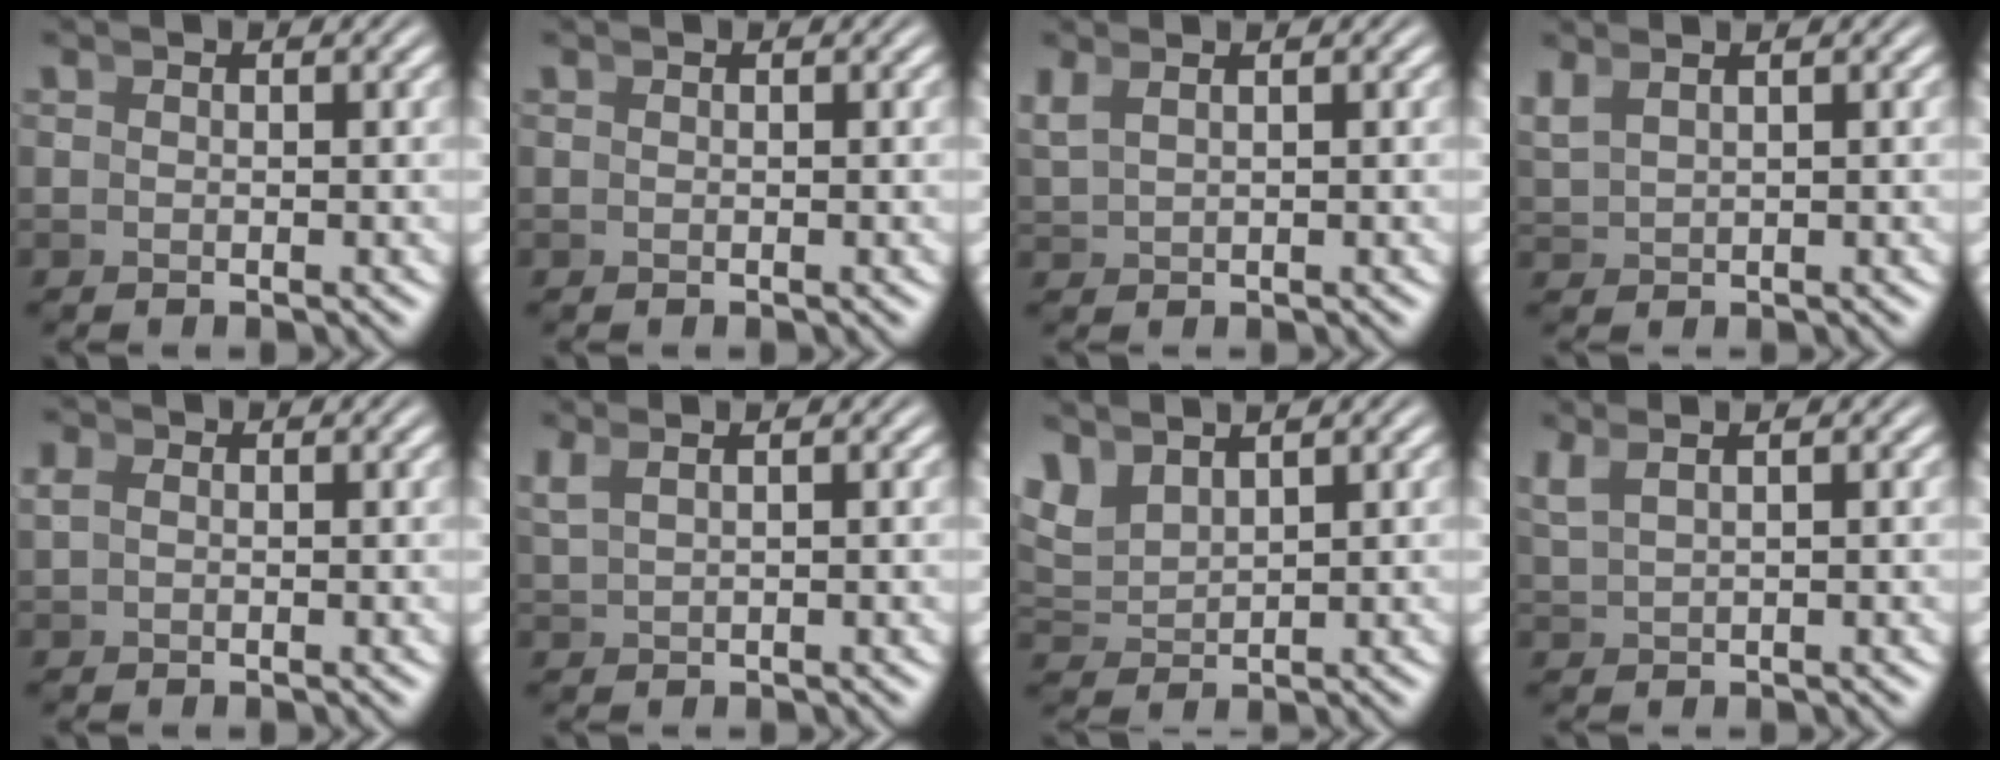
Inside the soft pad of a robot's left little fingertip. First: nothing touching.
{"total": 0.0}
{"total": 1.3, "force": [1.0, 0.2, 0.8], "torque": [-0.015, 0.005, 0.029]}
{"total": 1.6, "force": [1.3, 0.5, 0.9], "torque": [-0.016, 0.005, 0.034]}
{"total": 0.6, "force": [0.3, 0.3, 0.4], "torque": [-0.015, -0.003, 0.012]}
{"total": 1.6, "force": [1.1, 0.1, 1.1], "torque": [-0.017, 0.010, 0.027]}
{"total": 3.7, "force": [1.8, 2.7, 1.8], "torque": [-0.056, -0.001, 0.039]}
{"total": 2.5, "force": [1.7, 0.7, 1.7], "torque": [-0.025, 0.015, 0.032]}